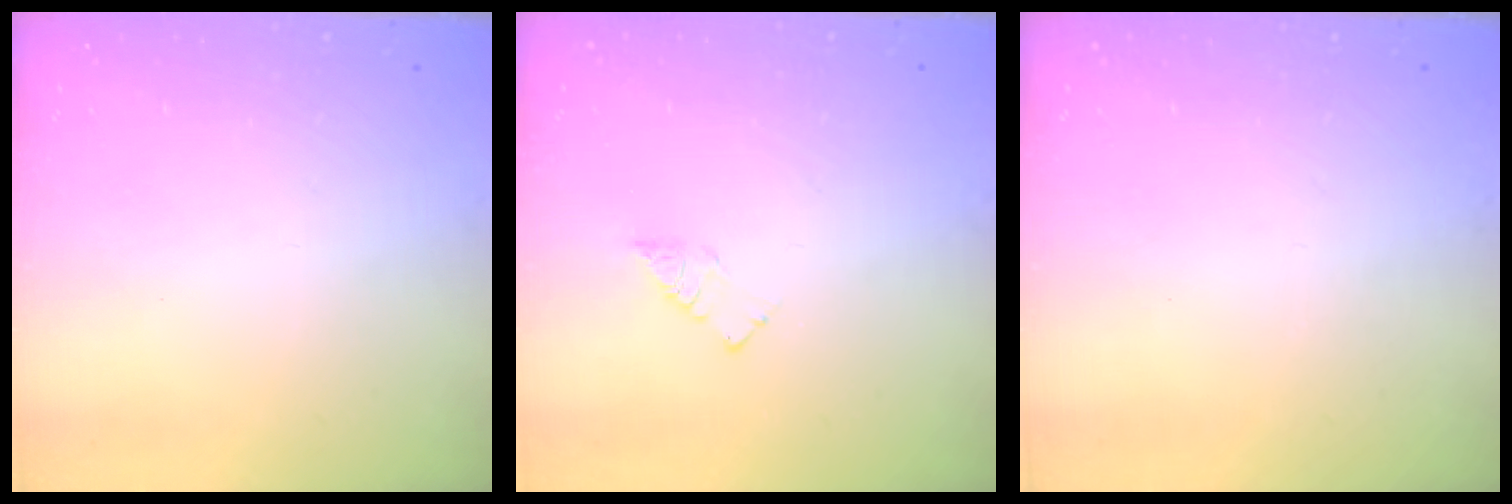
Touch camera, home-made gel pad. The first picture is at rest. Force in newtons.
{"total": 3.3, "press": 3.3, "slide": 0.3}
{"total": 0.0}